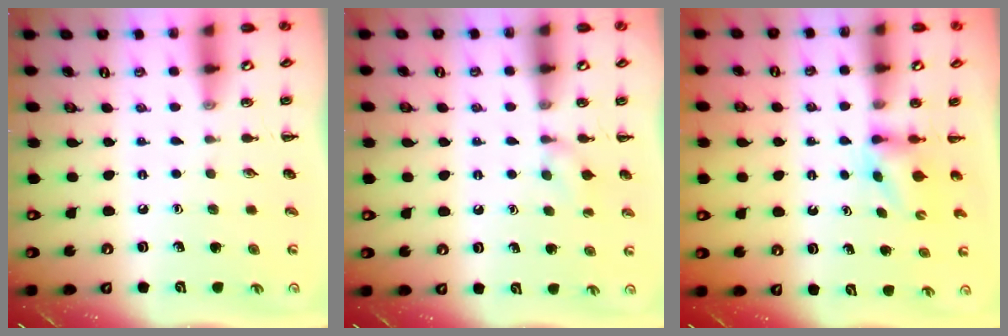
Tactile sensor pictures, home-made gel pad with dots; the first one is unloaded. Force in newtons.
{"total": 5.5, "press": 5.2, "slide": 1.7}
{"total": 2.7, "press": 2.5, "slide": 1.0}